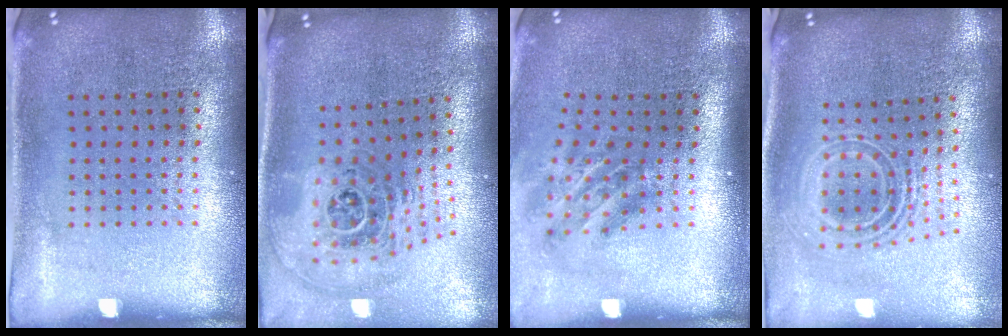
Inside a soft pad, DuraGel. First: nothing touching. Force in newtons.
{"total": 2.1, "press": 1.6, "slide": 1.4}
{"total": 1.9, "press": 1.2, "slide": 1.5}
{"total": 2.2, "press": 1.5, "slide": 1.5}